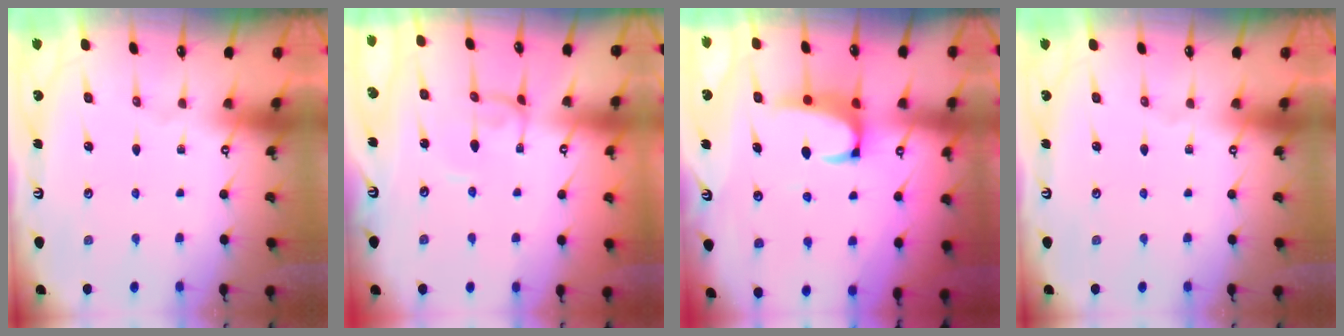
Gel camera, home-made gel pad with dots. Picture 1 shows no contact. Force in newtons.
{"total": 2.4, "press": 2.4, "slide": 0.1}
{"total": 2.1, "press": 1.8, "slide": 0.9}
{"total": 0.0}